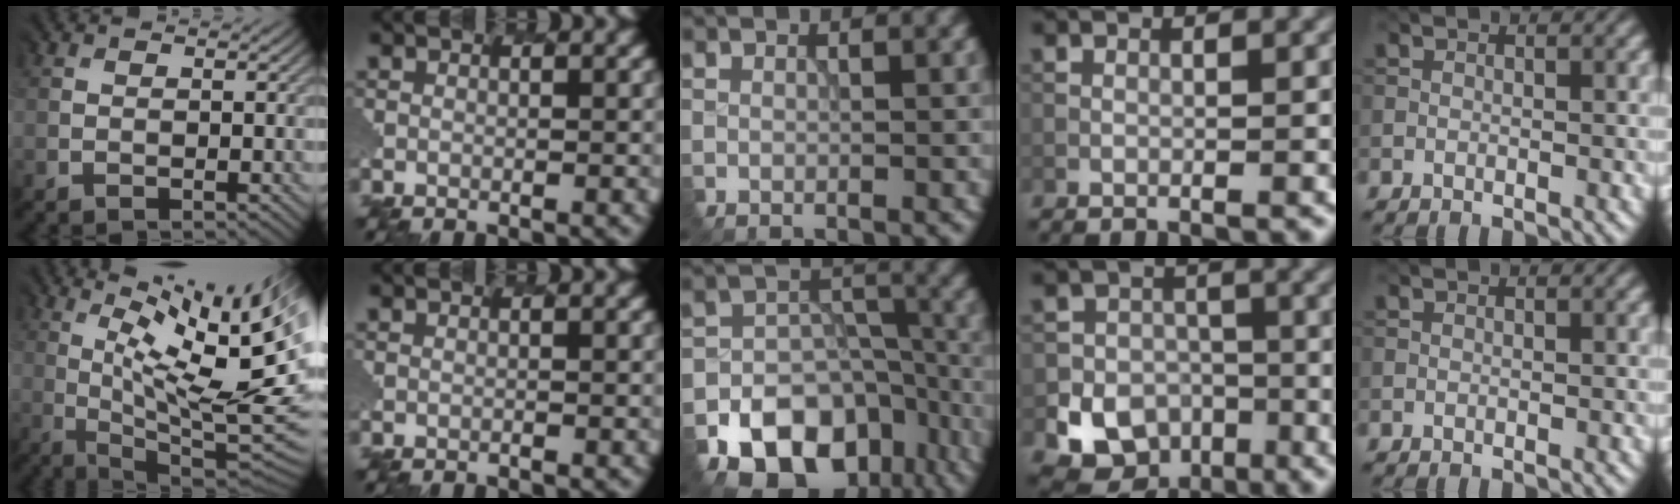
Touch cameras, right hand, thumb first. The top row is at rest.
{"thumb": {"total": 14.0, "force": [3.4, 3.7, 13.1], "torque": [-0.183, 0.015, 0.077]}, "middle": {"total": 12.8, "force": [-7.8, 9.0, 4.6], "torque": [-0.079, -0.006, -0.108]}, "ring": {"total": 10.6, "force": [-5.4, 8.7, 2.6], "torque": [-0.023, -0.039, -0.098]}}